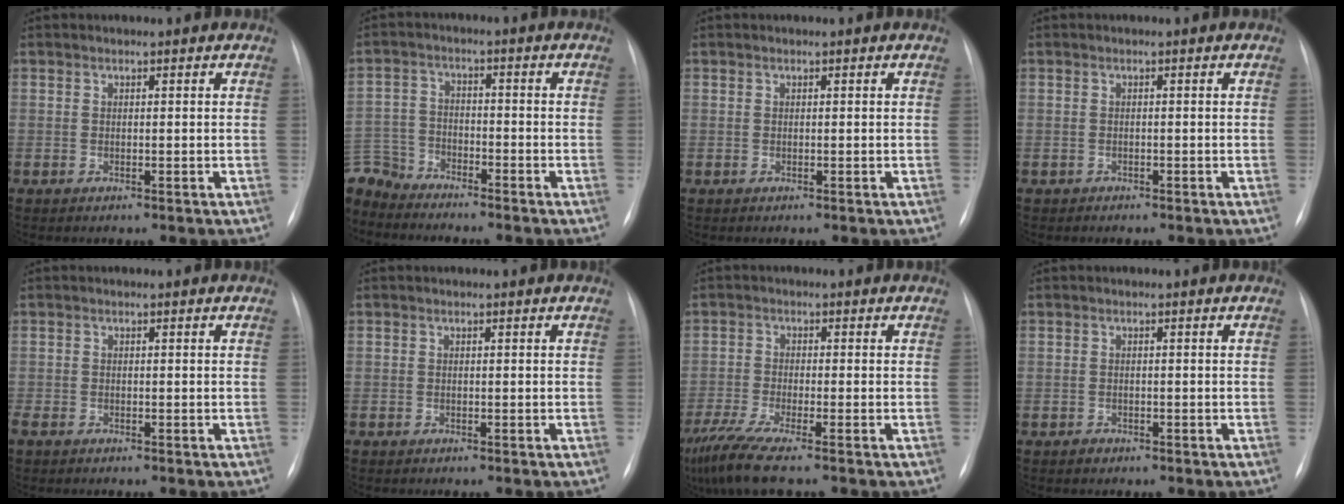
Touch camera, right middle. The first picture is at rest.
{"total": 8.7, "force": [-8.3, 2.5, 0.7], "torque": [-0.022, 0.003, -0.163]}
{"total": 0.0}
{"total": 0.6, "force": [-0.5, 0.4, 0.0], "torque": [-0.007, 0.002, -0.009]}
{"total": 1.8, "force": [-1.3, 0.7, 0.9], "torque": [-0.021, -0.005, -0.021]}
{"total": 0.0}
{"total": 8.5, "force": [-6.5, 0.1, 5.4], "torque": [-0.106, -0.025, -0.117]}
{"total": 0.9, "force": [-0.7, 0.6, 0.1], "torque": [-0.001, 0.002, -0.010]}